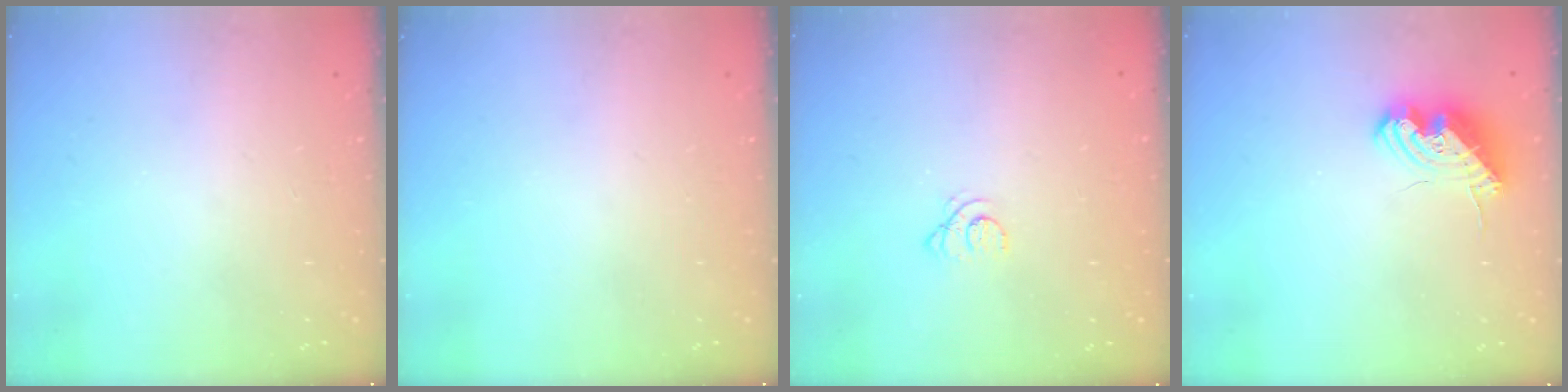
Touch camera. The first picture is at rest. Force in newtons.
{"total": 0.0}
{"total": 1.6, "press": 1.6, "slide": 0.2}
{"total": 11.9, "press": 11.8, "slide": 0.9}